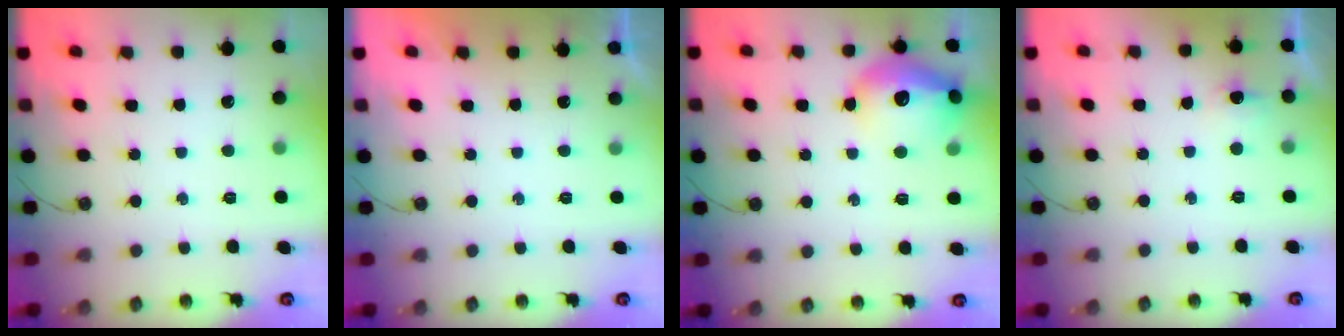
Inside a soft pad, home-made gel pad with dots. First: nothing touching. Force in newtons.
{"total": 0.0}
{"total": 17.2, "press": 17.2, "slide": 1.4}
{"total": 5.4, "press": 5.3, "slide": 1.3}